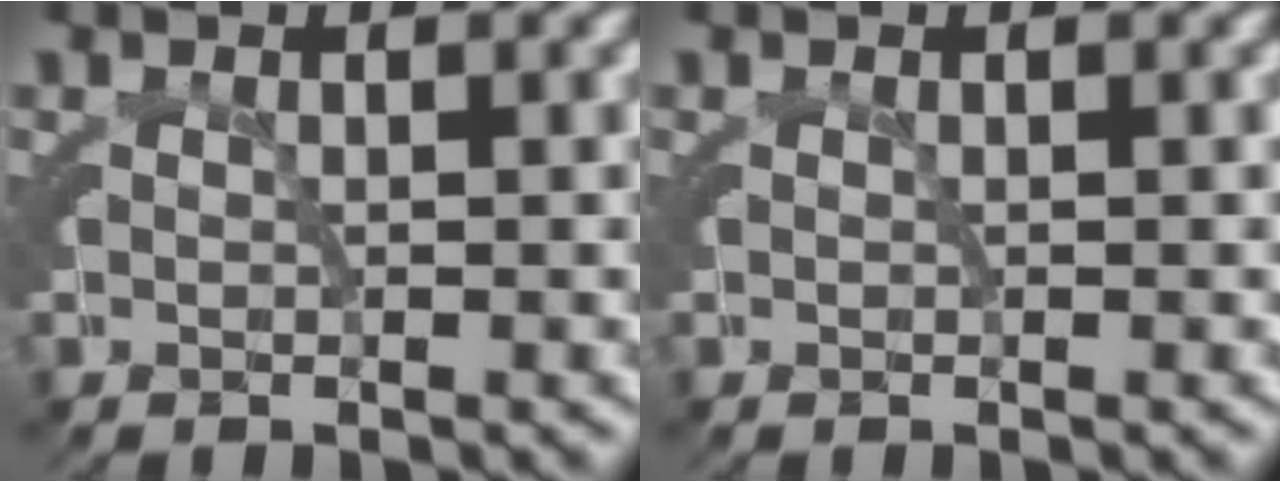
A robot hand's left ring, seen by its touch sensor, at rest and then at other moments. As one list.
[{"total": 0.0}]